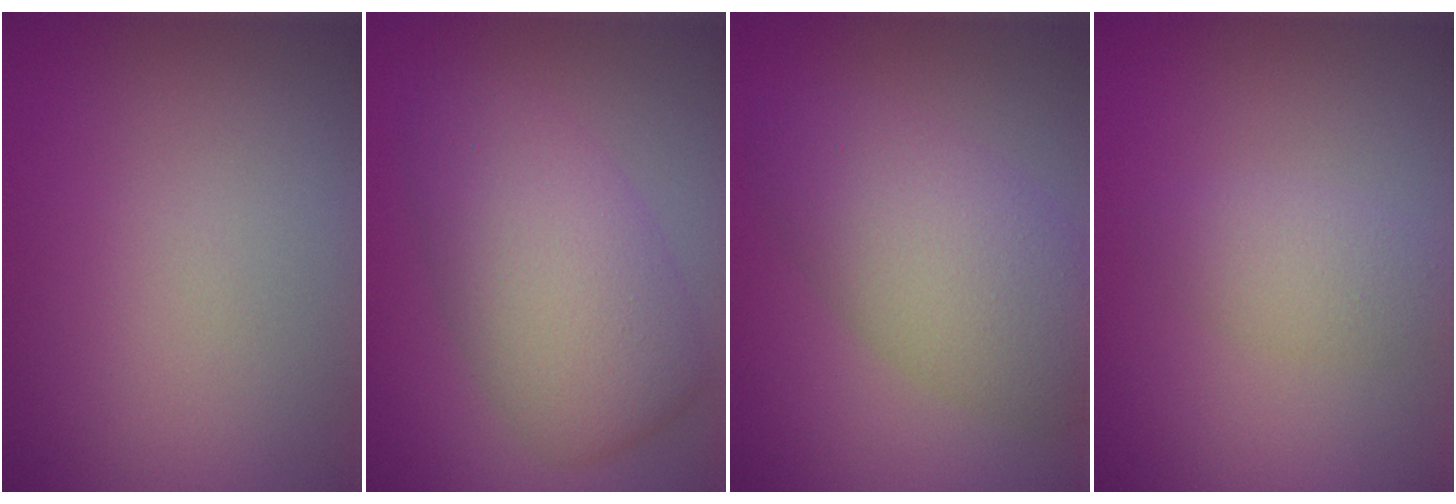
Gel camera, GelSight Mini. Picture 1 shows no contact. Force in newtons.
{"total": 7.4, "press": 7.4, "slide": 0.1}
{"total": 6.5, "press": 6.5, "slide": 0.3}
{"total": 2.2, "press": 2.2, "slide": 0.1}